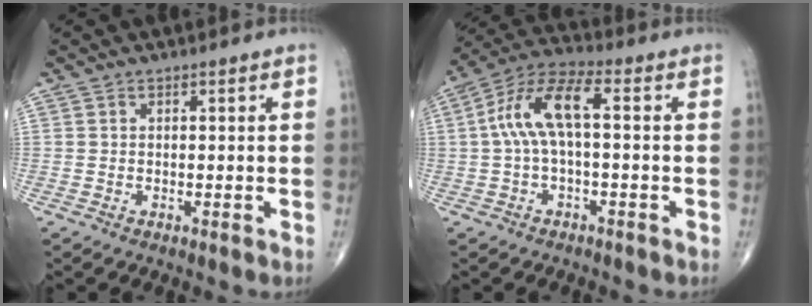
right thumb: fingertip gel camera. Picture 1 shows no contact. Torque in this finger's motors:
{"motor_torque": [-0.29, 0.58, 0.17, -0.04, 0.27]}